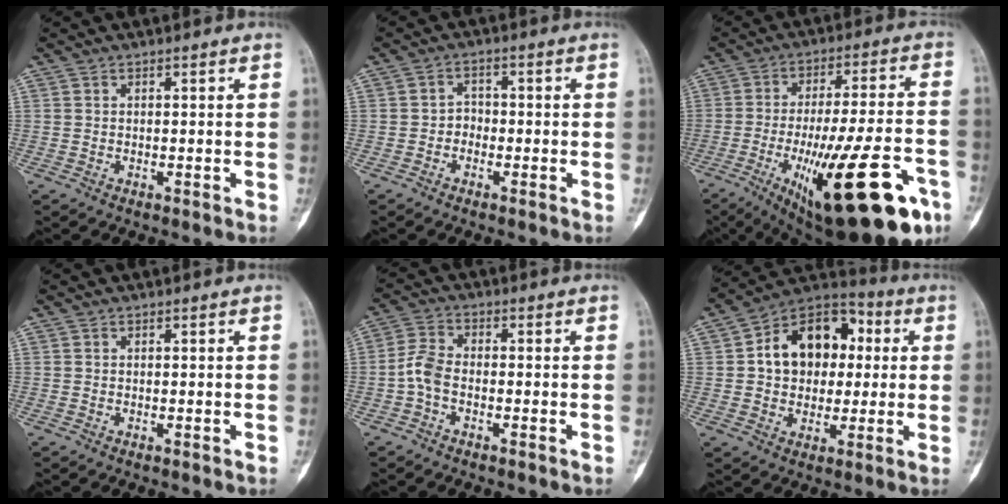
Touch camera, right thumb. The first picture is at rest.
{"total": 2.5, "force": [-1.1, 2.1, 0.8], "torque": [0.013, 0.011, -0.028]}
{"total": 29.0, "force": [-11.9, 8.8, 24.9], "torque": [-0.336, 0.028, -0.162]}
{"total": 0.0}
{"total": 4.6, "force": [-1.5, 2.6, 3.5], "torque": [-0.077, 0.017, -0.039]}
{"total": 16.2, "force": [2.5, 11.9, 10.8], "torque": [-0.116, 0.023, 0.032]}